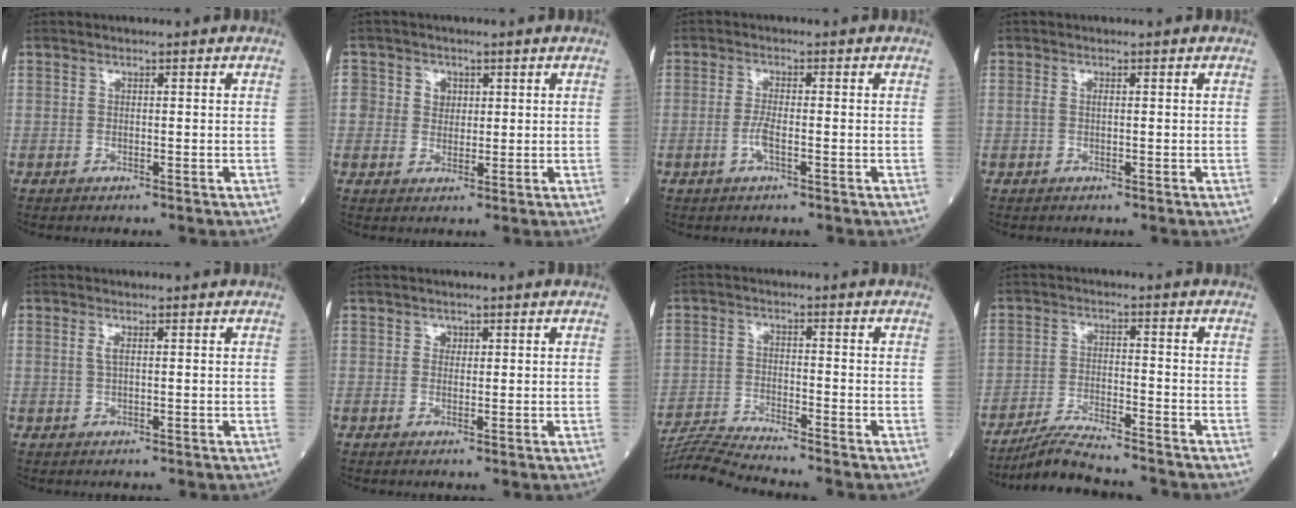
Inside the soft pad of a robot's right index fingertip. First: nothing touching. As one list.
[{"total": 3.7, "force": [0.8, 3.3, 1.3], "torque": [-0.014, 0.007, 0.014]}, {"total": 2.5, "force": [-0.9, 0.3, 2.3], "torque": [-0.054, -0.001, -0.021]}, {"total": 0.7, "force": [0.1, 0.2, 0.7], "torque": [-0.017, 0.001, 0.000]}, {"total": 1.2, "force": [0.3, 0.3, 1.1], "torque": [-0.029, 0.000, 0.005]}, {"total": 1.0, "force": [0.4, 0.9, 0.3], "torque": [0.002, -0.001, 0.005]}, {"total": 7.3, "force": [-6.8, -2.3, 1.0], "torque": [-0.026, -0.018, -0.132]}, {"total": 8.7, "force": [-8.0, 0.1, 3.4], "torque": [-0.060, -0.016, -0.139]}]